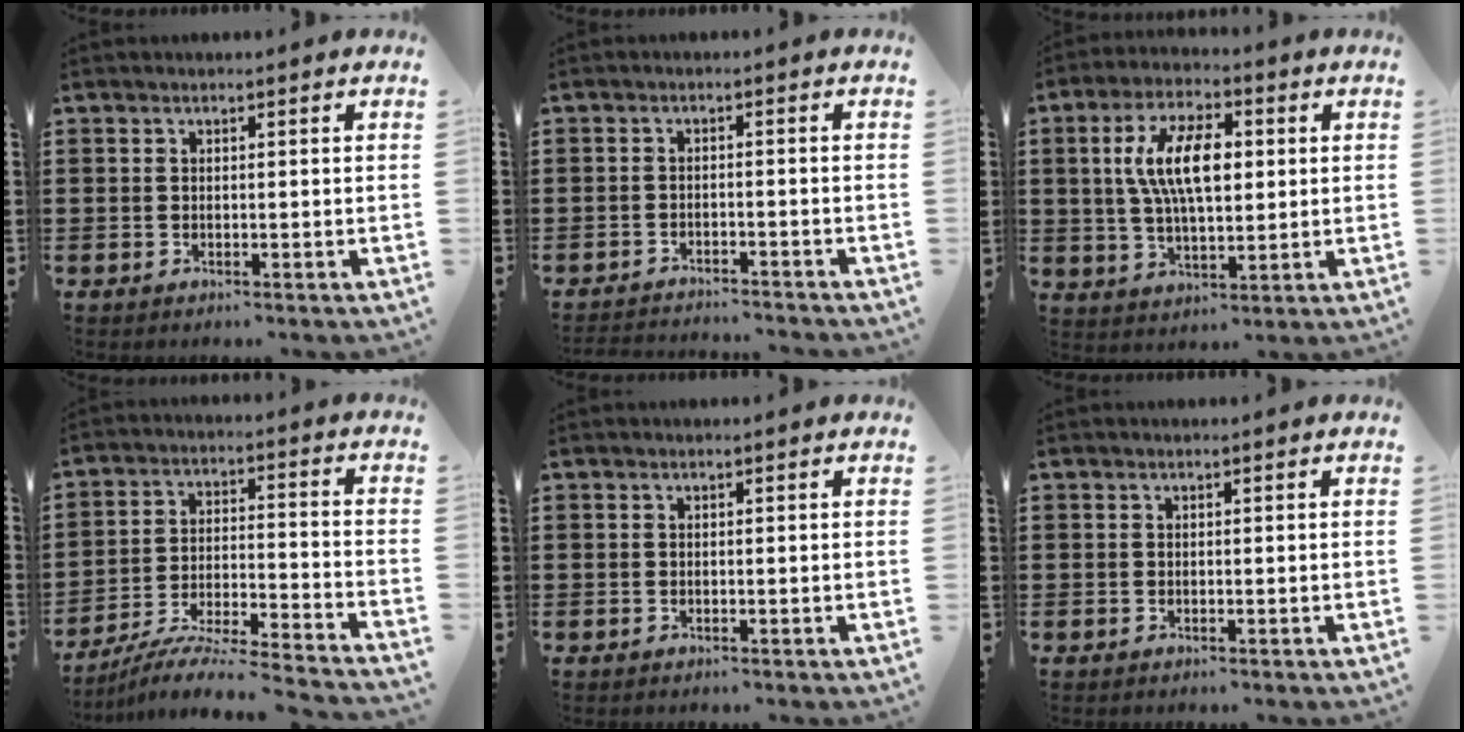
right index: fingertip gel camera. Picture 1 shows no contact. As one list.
[{"total": 2.1, "force": [-2.1, -0.1, 0.1], "torque": [-0.006, 0.001, -0.046]}, {"total": 10.2, "force": [1.7, 4.6, 8.9], "torque": [-0.188, 0.013, 0.025]}, {"total": 6.6, "force": [-6.3, -0.6, 2.1], "torque": [-0.041, -0.011, -0.128]}, {"total": 0.0}, {"total": 0.0}]